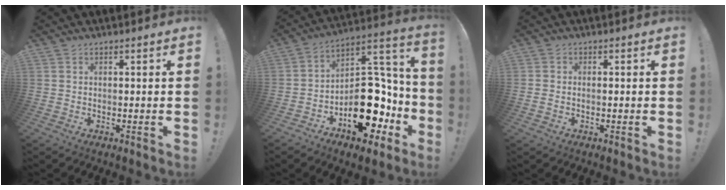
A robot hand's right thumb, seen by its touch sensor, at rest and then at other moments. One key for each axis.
{"total": 21.0, "fx": -8.6, "fy": 13.0, "fz": 14.0, "tx": -0.155, "ty": 0.061, "tz": -0.121}
{"total": 0.9, "fx": -0.2, "fy": 0.6, "fz": 0.6, "tx": -0.003, "ty": 0.000, "tz": -0.005}